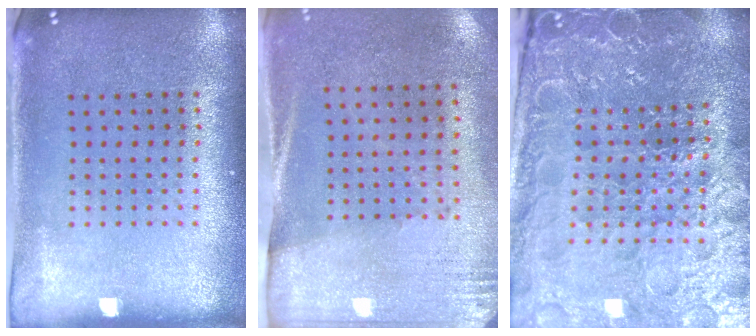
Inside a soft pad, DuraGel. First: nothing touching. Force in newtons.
{"total": 2.7, "press": 2.4, "slide": 1.3}
{"total": 4.9, "press": 4.7, "slide": 1.4}